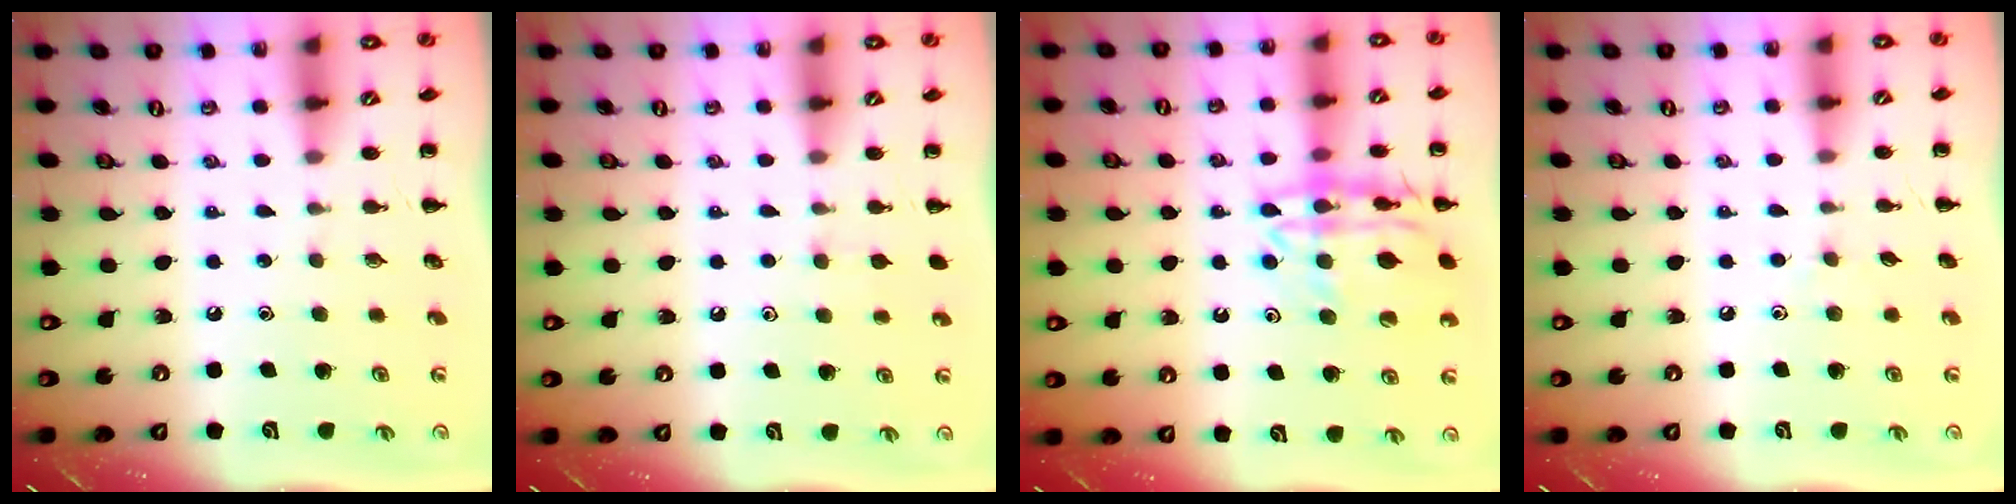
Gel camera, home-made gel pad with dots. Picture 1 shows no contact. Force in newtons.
{"total": 4.9, "press": 4.7, "slide": 1.5}
{"total": 17.7, "press": 17.6, "slide": 2.0}
{"total": 4.0, "press": 3.7, "slide": 1.5}